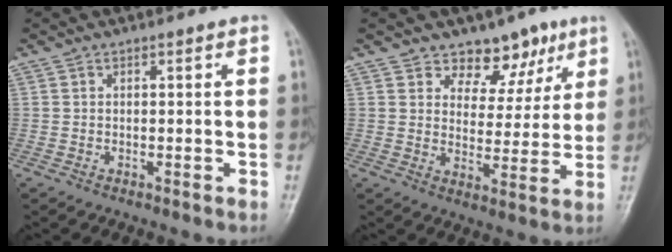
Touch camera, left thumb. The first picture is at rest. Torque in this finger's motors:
{"motor_torque": [-0.24, -0.21, 0.17, 0.06, -0.08]}